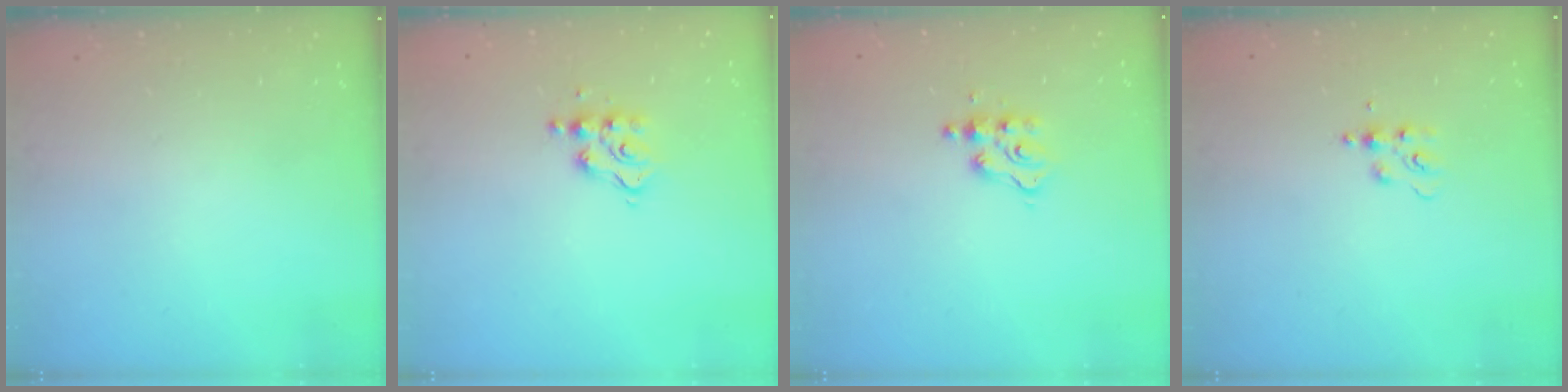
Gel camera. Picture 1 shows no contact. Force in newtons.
{"total": 5.7, "press": 5.7, "slide": 0.3}
{"total": 3.9, "press": 3.9, "slide": 0.5}
{"total": 5.7, "press": 5.6, "slide": 0.7}